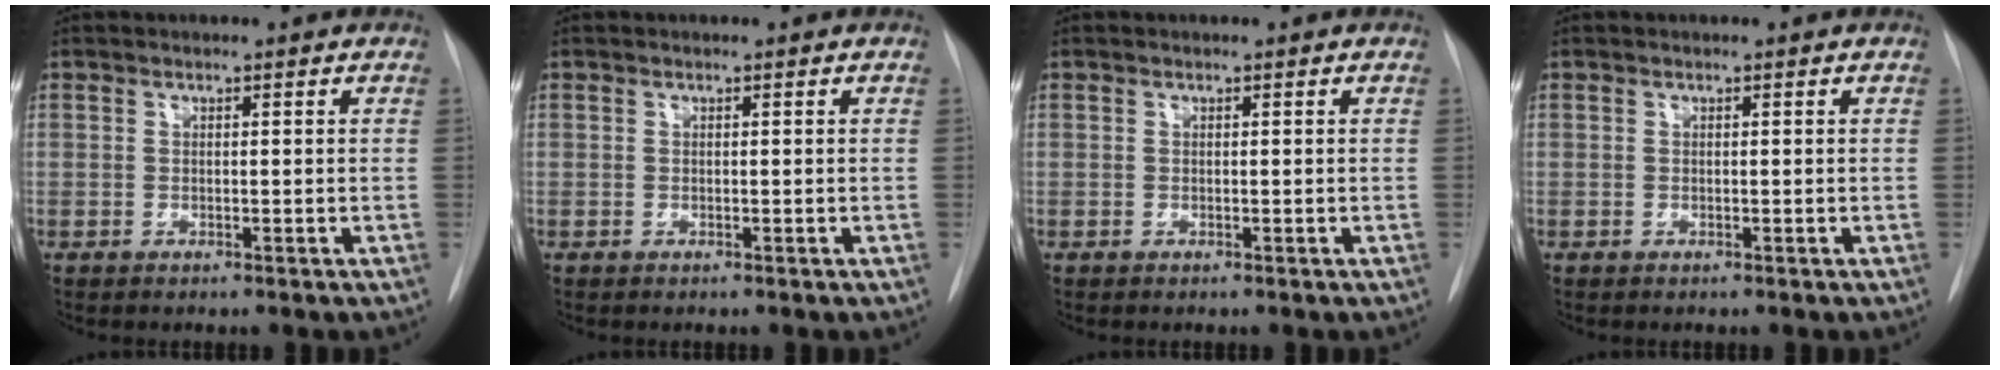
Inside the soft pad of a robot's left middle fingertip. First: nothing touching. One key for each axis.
{"total": 0.0}
{"total": 0.0}
{"total": 0.0}